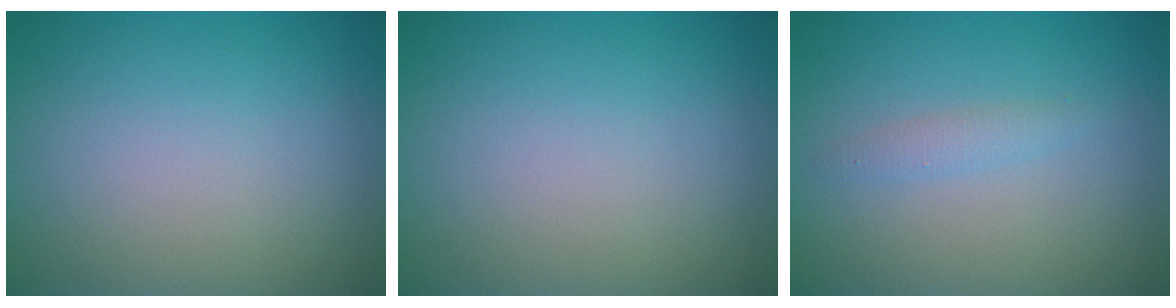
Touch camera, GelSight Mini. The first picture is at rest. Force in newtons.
{"total": 0.0}
{"total": 1.1, "press": 1.1, "slide": 0.1}